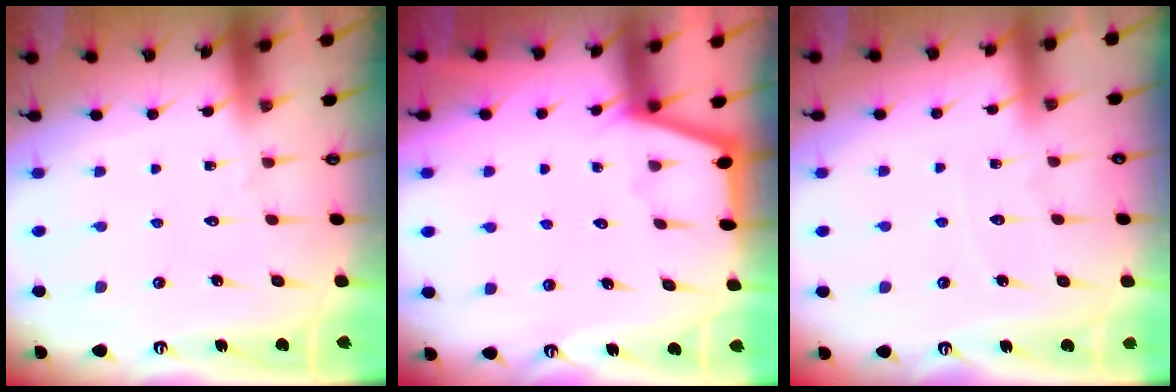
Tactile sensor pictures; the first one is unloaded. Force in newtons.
{"total": 1.4, "press": 1.3, "slide": 0.3}
{"total": 2.8, "press": 2.8, "slide": 0.4}